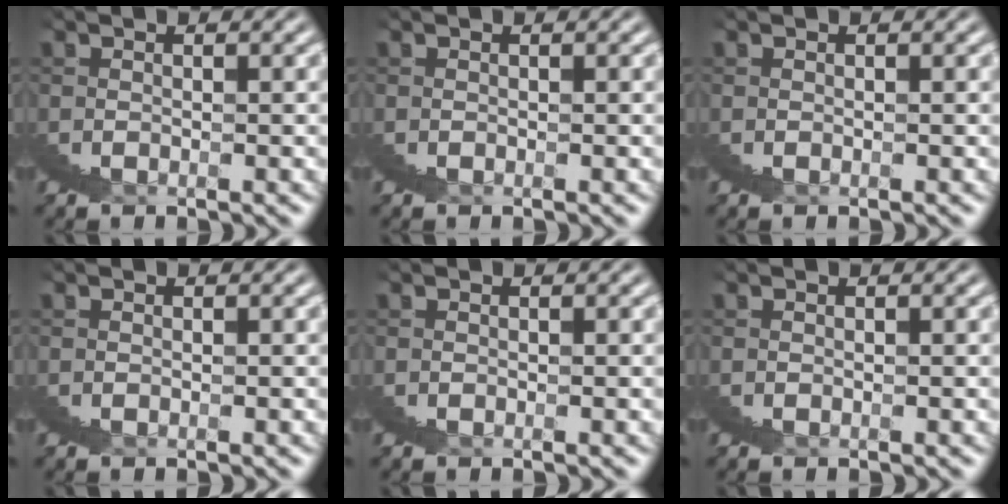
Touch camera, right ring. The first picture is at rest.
{"total": 0.0}
{"total": 0.0}
{"total": 0.0}
{"total": 0.0}
{"total": 0.0}